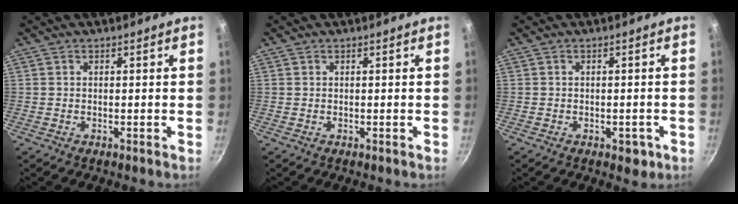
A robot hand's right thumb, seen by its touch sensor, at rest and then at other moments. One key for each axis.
{"total": 0.0}
{"total": 2.9, "fx": -1.3, "fy": 1.8, "fz": 1.9, "tx": -0.013, "ty": 0.010, "tz": -0.004}